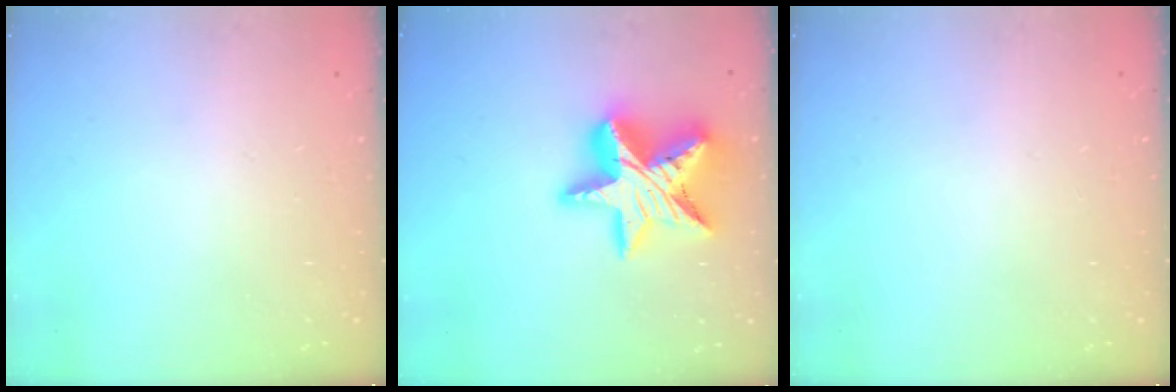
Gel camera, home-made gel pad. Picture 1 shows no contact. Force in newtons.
{"total": 20.8, "press": 20.8, "slide": 1.5}
{"total": 0.0}